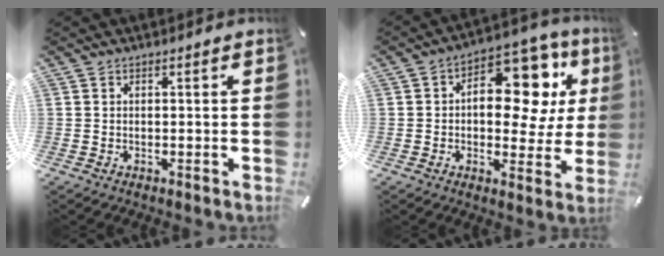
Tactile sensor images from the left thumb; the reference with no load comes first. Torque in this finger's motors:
{"motor_torque": [2.08, 2.09, 0.54, 0.32, 0.21]}